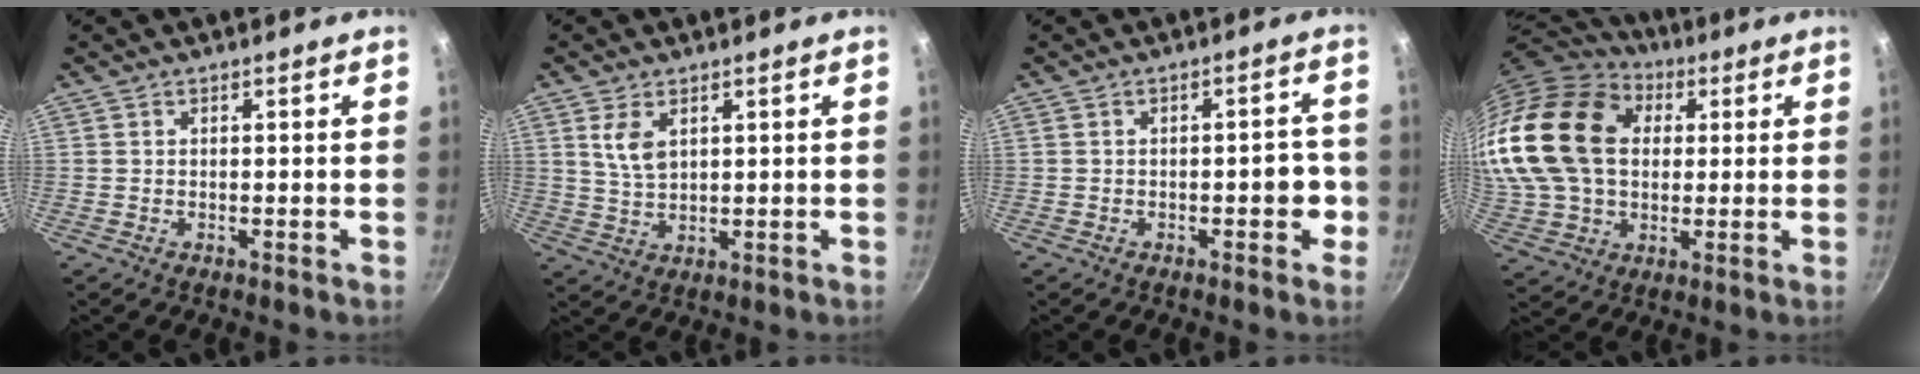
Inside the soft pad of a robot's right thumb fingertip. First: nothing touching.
{"total": 5.3, "force": [2.2, 3.0, 3.8], "torque": [-0.067, -0.014, 0.047]}
{"total": 4.6, "force": [-1.4, 2.2, 3.8], "torque": [-0.029, 0.018, -0.019]}
{"total": 27.4, "force": [5.8, 19.3, 18.5], "torque": [-0.371, 0.023, 0.105]}